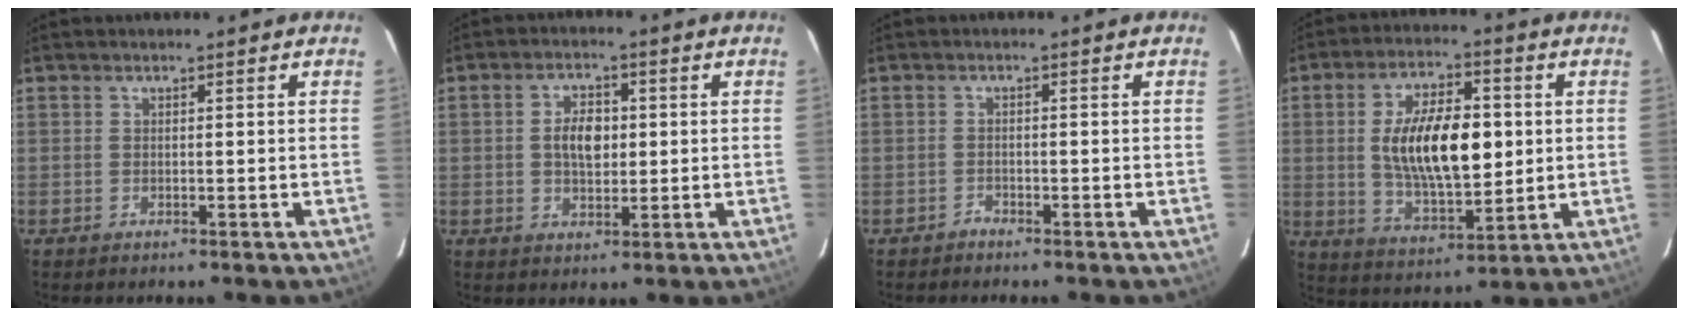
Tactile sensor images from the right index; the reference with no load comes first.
{"total": 5.7, "force": [0.4, 3.5, 4.5], "torque": [-0.080, 0.010, 0.009]}
{"total": 1.1, "force": [-1.0, 0.3, -0.1], "torque": [0.002, 0.004, -0.021]}
{"total": 15.9, "force": [1.2, 7.0, 14.2], "torque": [-0.251, 0.004, 0.030]}